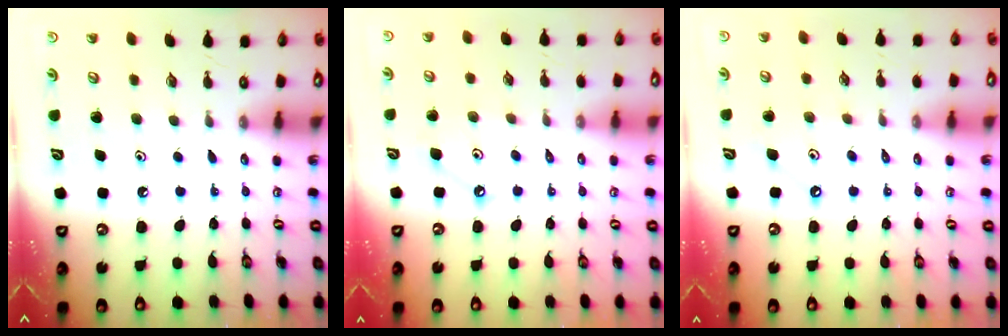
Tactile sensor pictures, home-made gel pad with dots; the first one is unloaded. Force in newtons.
{"total": 4.4, "press": 4.3, "slide": 0.6}
{"total": 2.9, "press": 2.9, "slide": 0.5}